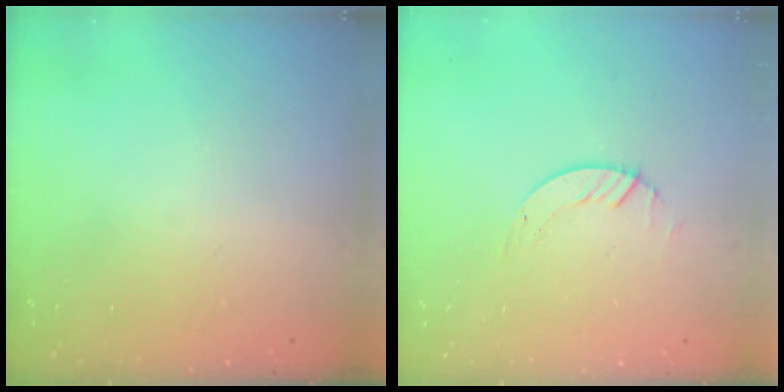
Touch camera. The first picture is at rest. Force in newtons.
{"total": 1.4, "press": 1.4, "slide": 0.2}